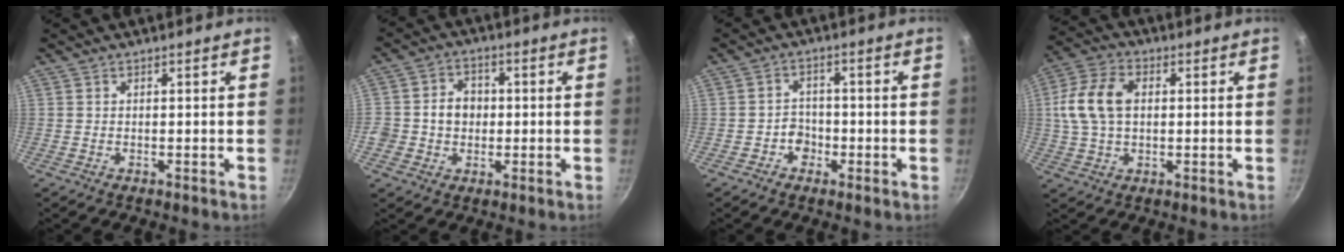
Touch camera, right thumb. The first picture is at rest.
{"total": 6.9, "force": [-0.3, 6.0, 3.2], "torque": [-0.022, 0.009, -0.014]}
{"total": 3.5, "force": [-1.6, 2.9, 1.2], "torque": [0.006, 0.018, -0.029]}
{"total": 11.7, "force": [1.5, 7.7, 8.6], "torque": [-0.162, 0.019, 0.020]}